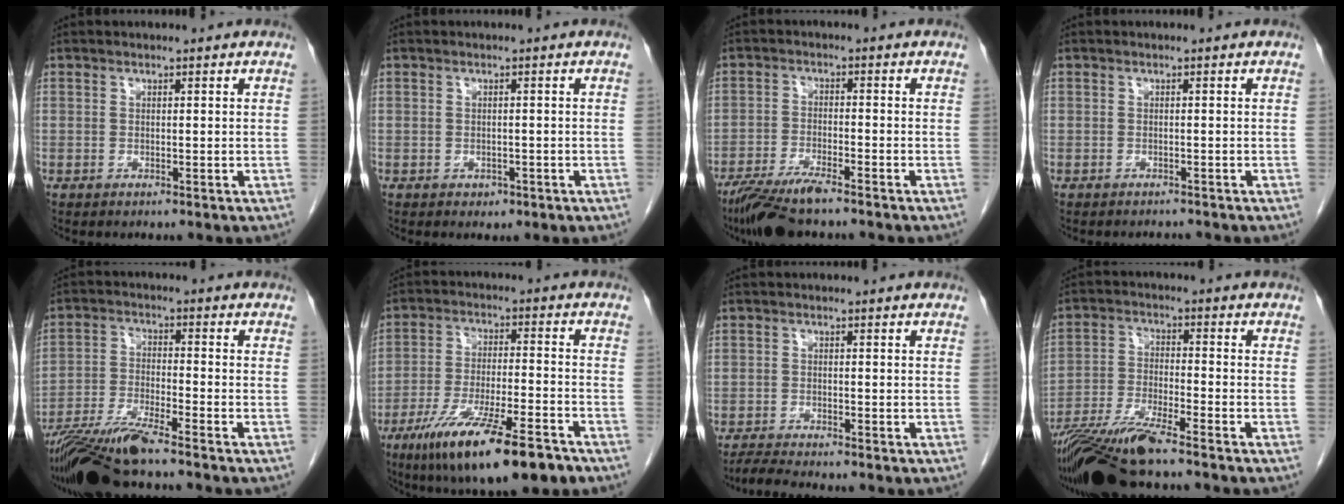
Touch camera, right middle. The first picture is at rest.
{"total": 1.3, "force": [-0.6, 1.0, 0.5], "torque": [-0.011, 0.002, -0.001]}
{"total": 7.8, "force": [-6.2, 0.7, 4.7], "torque": [-0.084, -0.021, -0.111]}
{"total": 1.3, "force": [-1.3, 0.1, -0.1], "torque": [-0.002, -0.008, -0.017]}
{"total": 9.8, "force": [-8.3, -0.2, 5.3], "torque": [-0.097, -0.023, -0.152]}
{"total": 16.9, "force": [-10.9, 2.6, 12.6], "torque": [-0.200, -0.032, -0.183]}
{"total": 3.6, "force": [-3.3, -0.5, 1.3], "torque": [-0.030, -0.018, -0.058]}
{"total": 11.1, "force": [-9.2, 0.2, 6.3], "torque": [-0.117, -0.024, -0.167]}